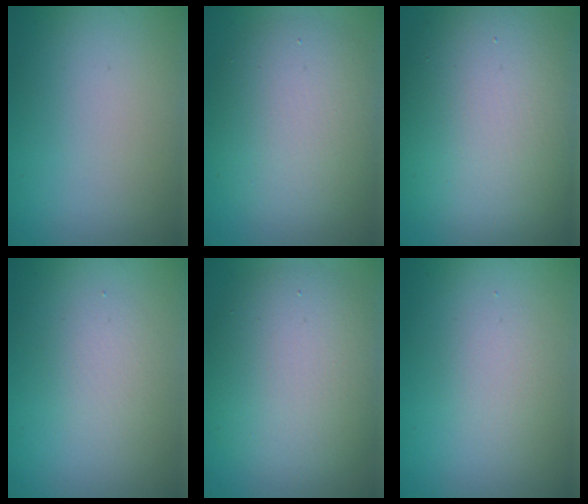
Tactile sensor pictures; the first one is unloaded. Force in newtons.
{"total": 6.7, "press": 6.7, "slide": 0.6}
{"total": 13.4, "press": 13.3, "slide": 0.8}
{"total": 1.9, "press": 1.8, "slide": 0.2}
{"total": 8.3, "press": 8.2, "slide": 0.6}
{"total": 1.6, "press": 1.6, "slide": 0.0}